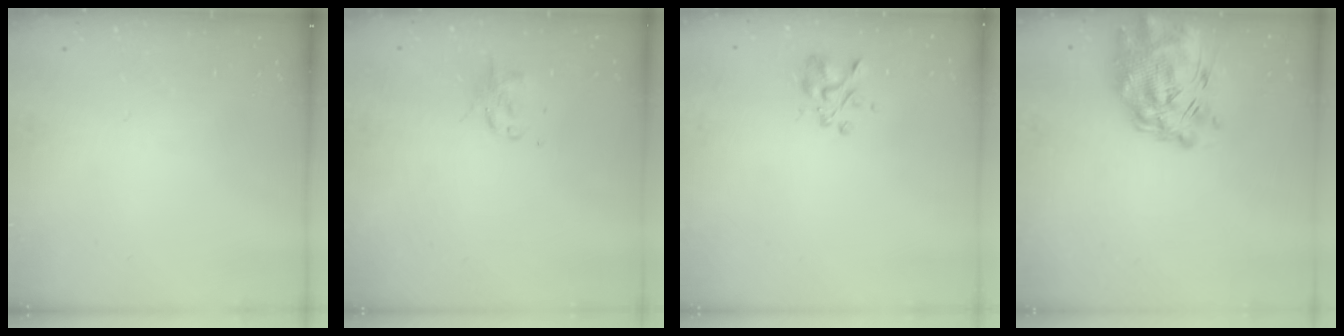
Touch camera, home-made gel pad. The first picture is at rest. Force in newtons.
{"total": 2.5, "press": 2.5, "slide": 0.6}
{"total": 3.4, "press": 3.2, "slide": 1.0}
{"total": 12.2, "press": 11.2, "slide": 4.7}